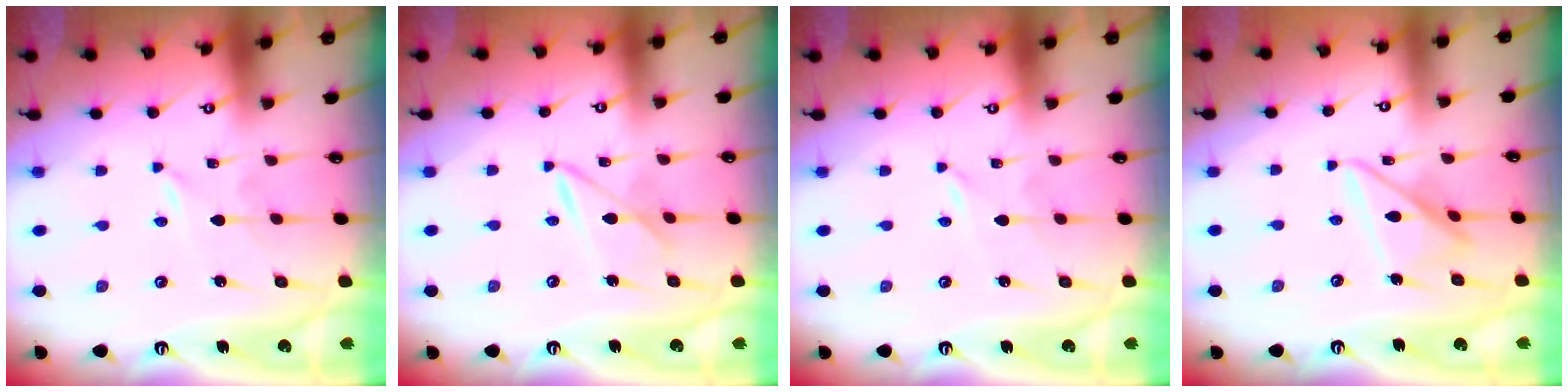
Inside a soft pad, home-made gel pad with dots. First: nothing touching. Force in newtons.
{"total": 5.0, "press": 5.0, "slide": 0.4}
{"total": 0.0}
{"total": 11.8, "press": 11.7, "slide": 1.2}